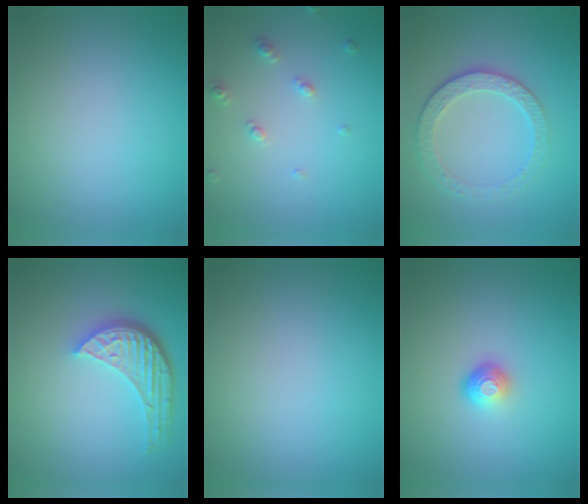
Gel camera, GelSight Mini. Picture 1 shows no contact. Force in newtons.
{"total": 1.6, "press": 1.5, "slide": 0.4}
{"total": 3.3, "press": 3.1, "slide": 1.2}
{"total": 5.3, "press": 3.9, "slide": 3.5}
{"total": 0.0}
{"total": 1.8, "press": 1.2, "slide": 1.4}